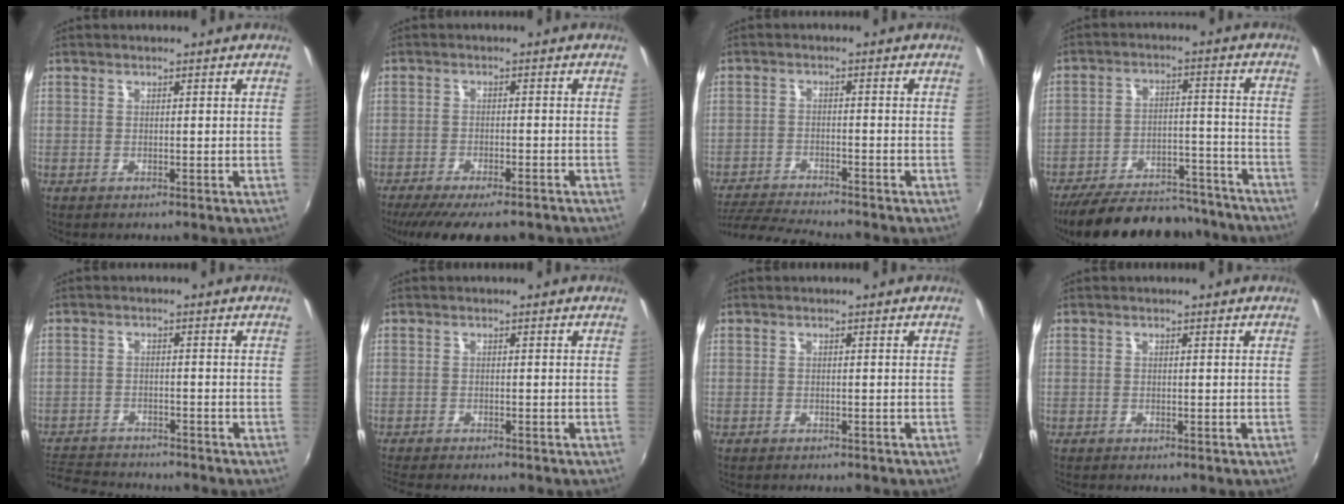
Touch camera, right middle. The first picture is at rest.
{"total": 12.8, "force": [-10.4, 3.2, 6.8], "torque": [-0.142, -0.040, -0.160]}
{"total": 9.6, "force": [-9.0, 0.5, 3.3], "torque": [-0.088, -0.019, -0.158]}
{"total": 23.2, "force": [-20.1, 8.0, 8.4], "torque": [-0.167, 0.025, -0.265]}
{"total": 9.9, "force": [-9.1, 2.8, 2.8], "torque": [-0.085, -0.006, -0.150]}
{"total": 5.3, "force": [-4.8, 0.6, 2.2], "torque": [-0.052, -0.020, -0.081]}
{"total": 1.9, "force": [-1.8, 0.4, 0.5], "torque": [-0.018, -0.011, -0.028]}
{"total": 0.7, "force": [-0.7, 0.1, 0.1], "torque": [-0.002, -0.005, -0.016]}